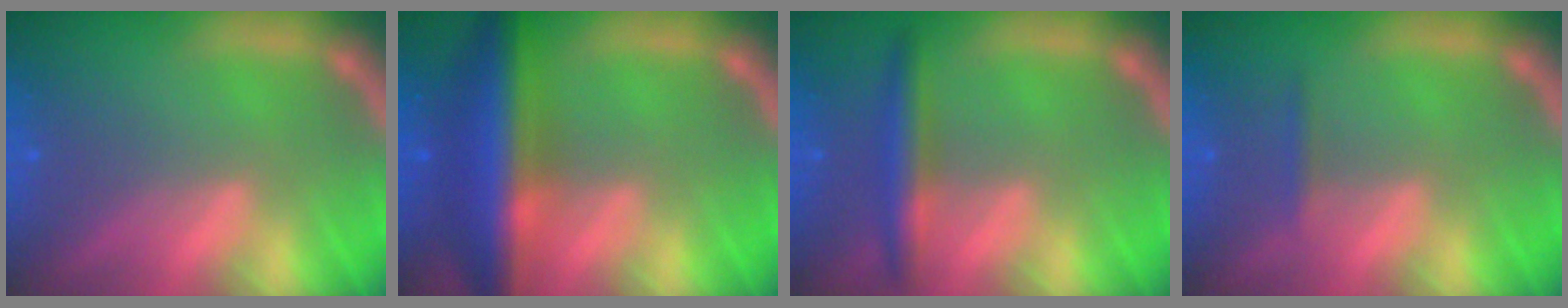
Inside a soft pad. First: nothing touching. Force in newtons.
{"total": 8.5}
{"total": 3.5}
{"total": 0.9}